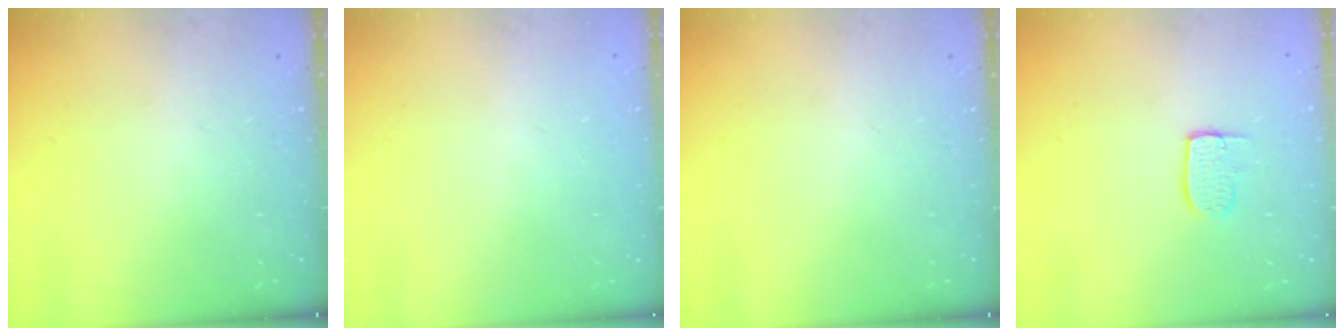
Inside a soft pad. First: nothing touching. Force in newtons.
{"total": 0.0}
{"total": 0.0}
{"total": 7.2, "press": 7.1, "slide": 0.4}